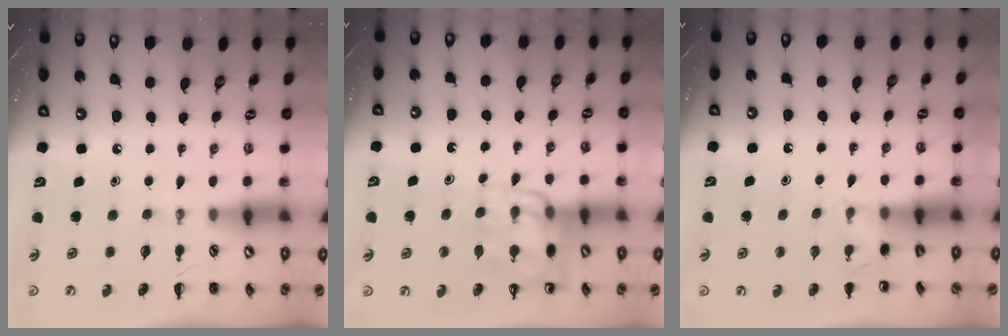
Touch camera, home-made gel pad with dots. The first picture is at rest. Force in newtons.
{"total": 11.6, "press": 11.3, "slide": 2.8}
{"total": 4.8, "press": 4.6, "slide": 1.3}